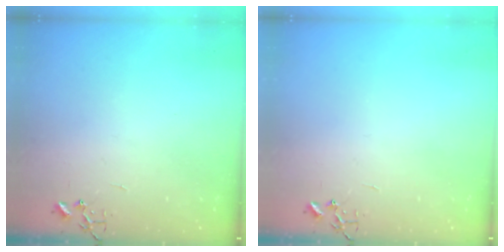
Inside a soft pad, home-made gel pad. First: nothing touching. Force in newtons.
{"total": 0.0}